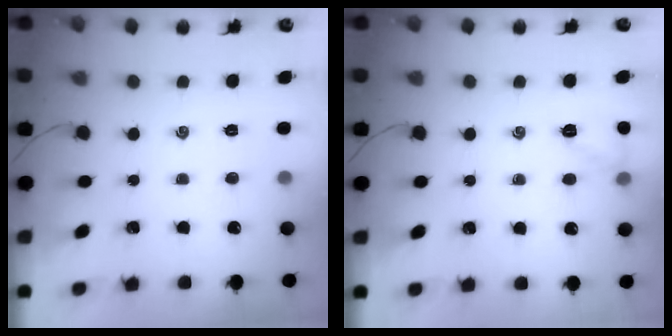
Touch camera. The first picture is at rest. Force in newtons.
{"total": 7.5, "press": 7.4, "slide": 1.5}